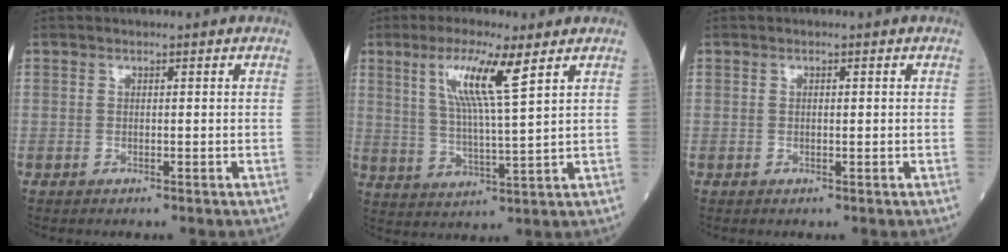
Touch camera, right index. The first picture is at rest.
{"total": 9.5, "force": [4.6, 0.0, 8.3], "torque": [-0.160, -0.001, 0.088]}
{"total": 0.7, "force": [0.1, 0.2, 0.7], "torque": [-0.013, 0.000, 0.002]}